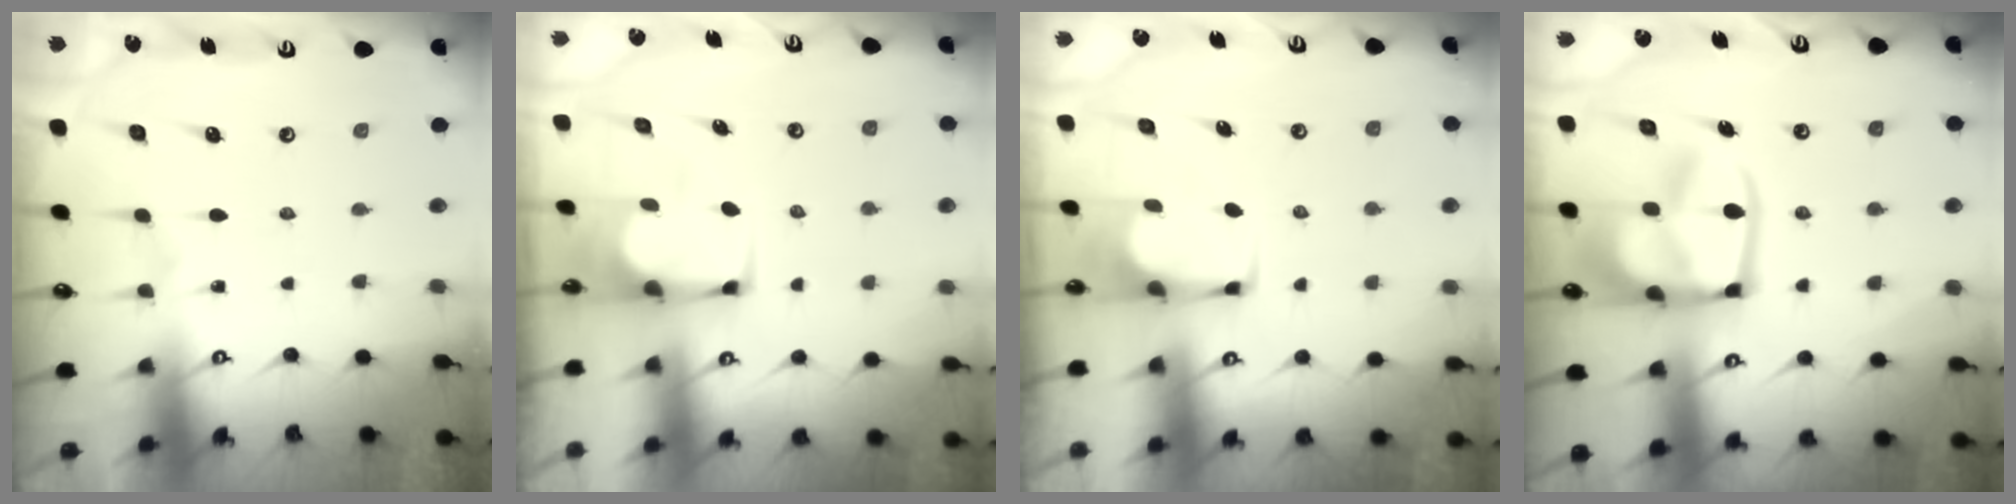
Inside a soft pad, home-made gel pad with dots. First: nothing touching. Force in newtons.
{"total": 1.6, "press": 1.6, "slide": 0.3}
{"total": 2.3, "press": 2.3, "slide": 0.3}
{"total": 17.4, "press": 17.3, "slide": 2.2}